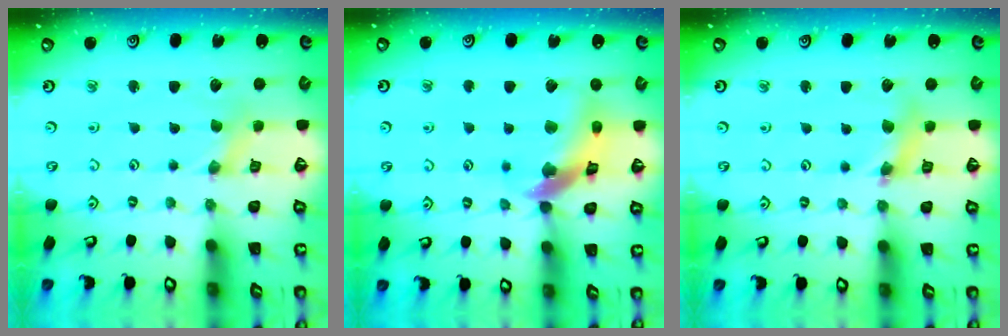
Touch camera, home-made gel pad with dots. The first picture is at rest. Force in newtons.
{"total": 12.6, "press": 12.5, "slide": 1.7}
{"total": 6.9, "press": 6.8, "slide": 0.8}